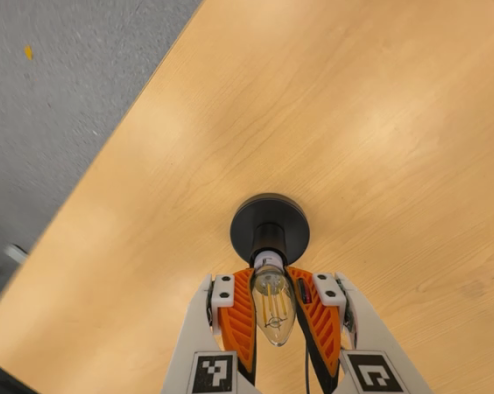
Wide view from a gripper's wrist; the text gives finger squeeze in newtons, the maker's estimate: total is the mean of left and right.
{"total": 21.5, "left": 27.3, "right": 15.8}